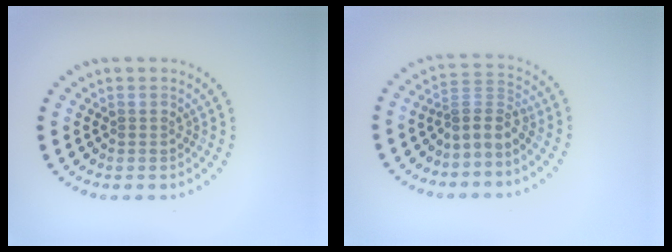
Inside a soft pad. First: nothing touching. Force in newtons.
{"total": 2.9, "press": 2.0, "slide": 2.0}